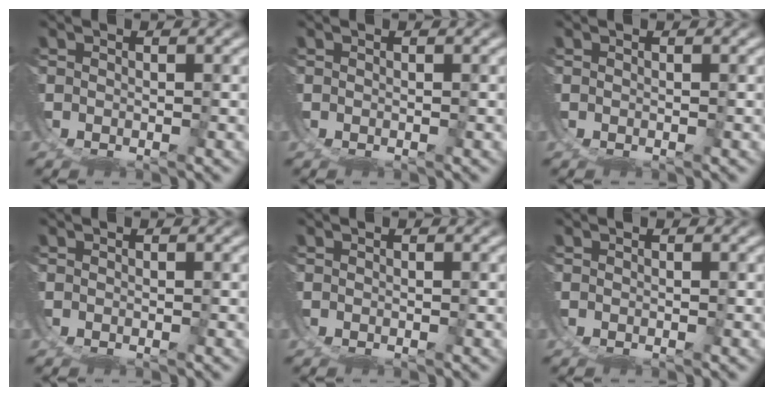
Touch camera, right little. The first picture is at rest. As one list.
[{"total": 0.0}, {"total": 0.0}, {"total": 0.0}, {"total": 0.0}, {"total": 0.0}]